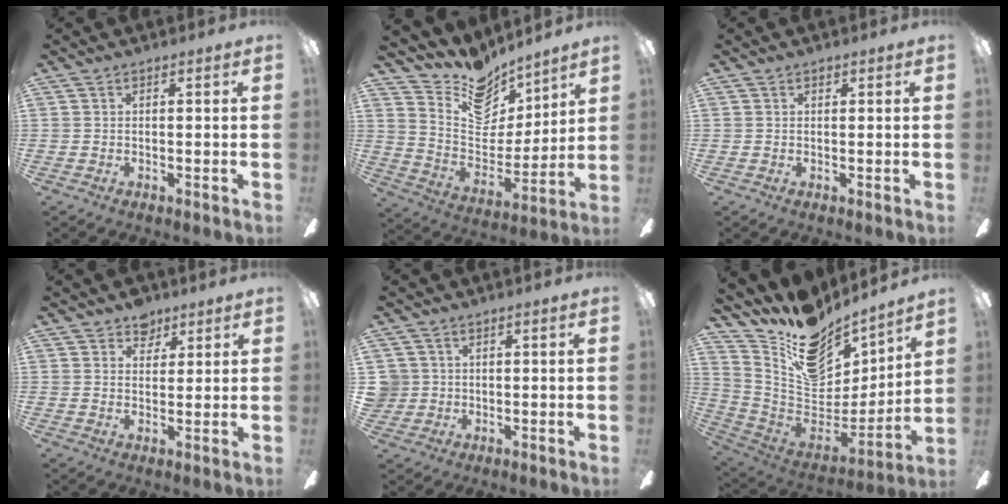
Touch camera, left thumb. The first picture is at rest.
{"total": 13.7, "force": [11.8, 6.4, 3.1], "torque": [-0.068, -0.103, 0.214]}
{"total": 0.5, "force": [0.3, 0.4, 0.2], "torque": [-0.004, 0.002, 0.006]}
{"total": 5.2, "force": [3.9, 3.2, 1.3], "torque": [-0.007, -0.016, 0.068]}
{"total": 3.8, "force": [0.6, 3.7, 0.3], "torque": [-0.009, 0.008, 0.012]}
{"total": 16.3, "force": [11.8, 9.2, 6.6], "torque": [-0.111, -0.101, 0.209]}